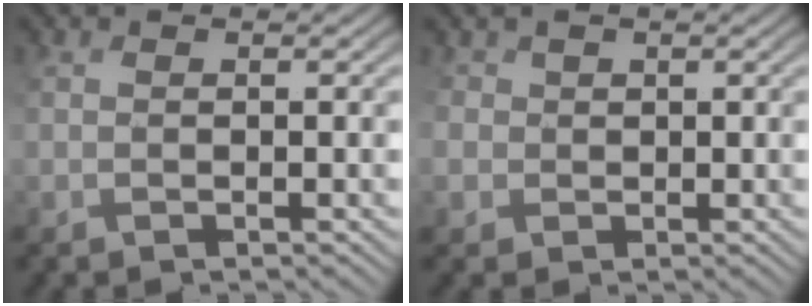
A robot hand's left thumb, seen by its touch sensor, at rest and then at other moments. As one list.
[{"total": 2.1, "force": [0.3, 1.2, -1.7], "torque": [0.029, -0.005, 0.013]}]